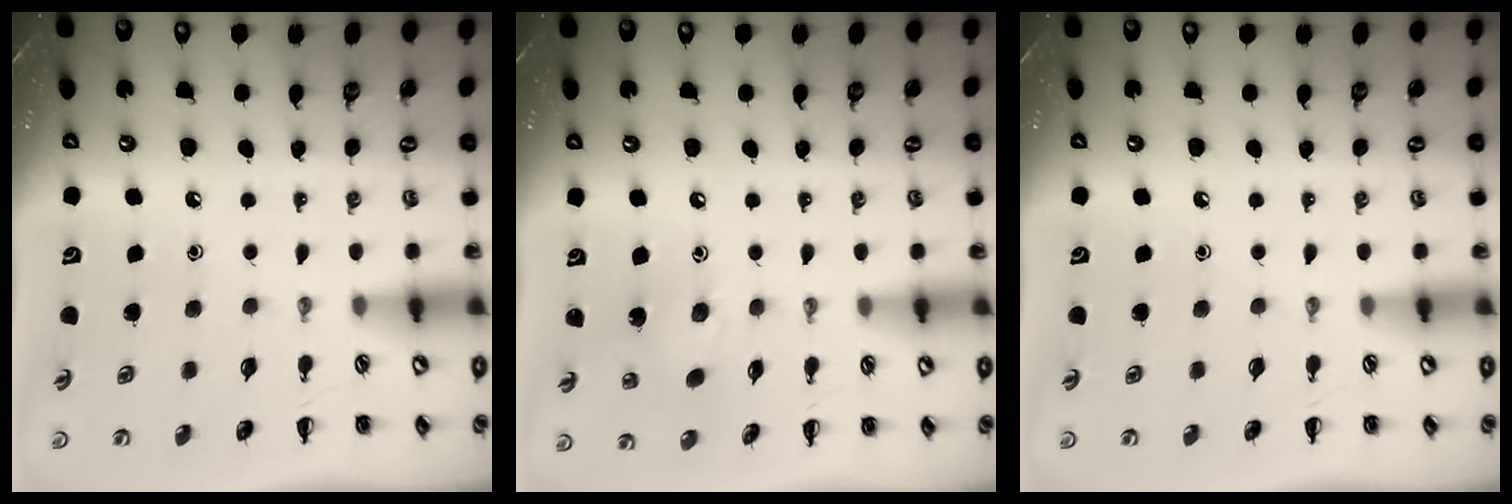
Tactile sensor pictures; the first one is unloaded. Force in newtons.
{"total": 5.6, "press": 5.6, "slide": 0.6}
{"total": 0.0}